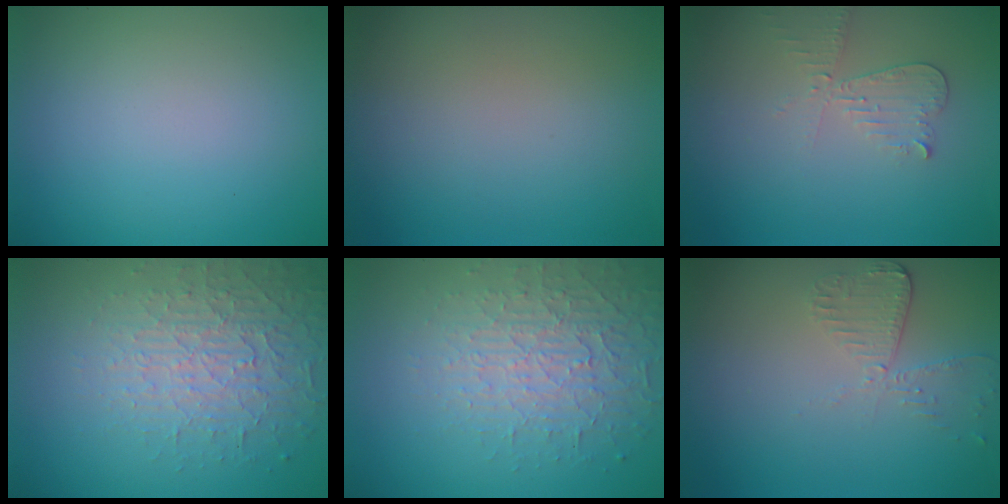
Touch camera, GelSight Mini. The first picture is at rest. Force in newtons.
{"total": 0.0}
{"total": 2.2, "press": 2.2, "slide": 0.1}
{"total": 4.0, "press": 3.7, "slide": 1.4}
{"total": 4.0, "press": 3.7, "slide": 1.4}
{"total": 2.5, "press": 2.3, "slide": 1.2}